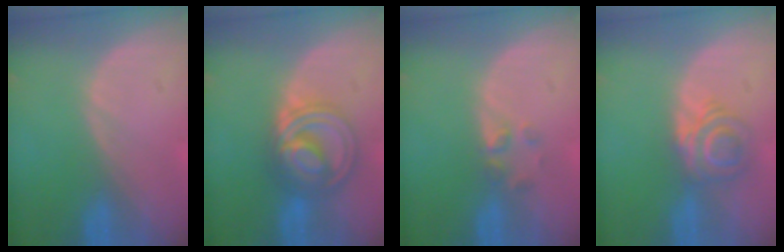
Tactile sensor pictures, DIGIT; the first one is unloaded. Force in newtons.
{"total": 8.0, "press": 8.0, "slide": 0.5}
{"total": 2.0, "press": 1.9, "slide": 0.8}
{"total": 6.3, "press": 5.4, "slide": 3.2}